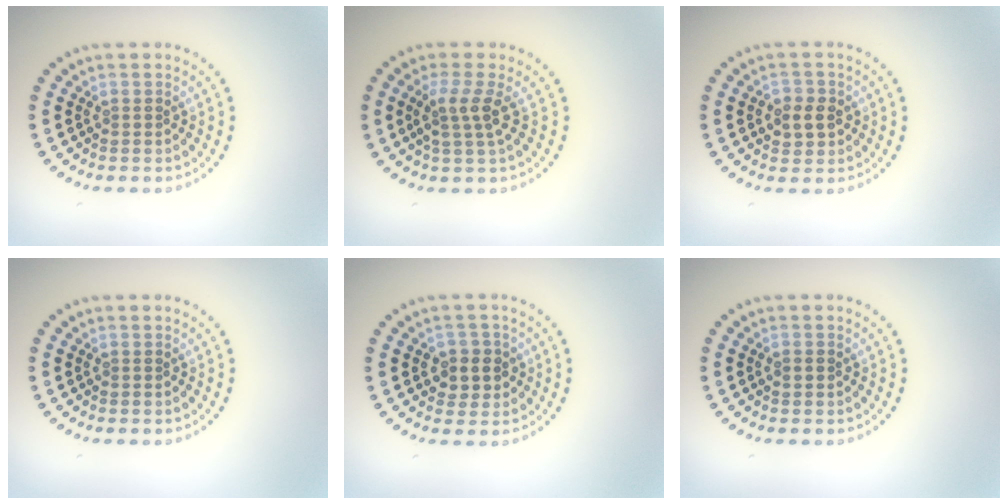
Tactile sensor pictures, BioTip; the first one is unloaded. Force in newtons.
{"total": 2.5, "press": 2.0, "slide": 1.6}
{"total": 2.5, "press": 2.4, "slide": 0.5}
{"total": 0.0}
{"total": 2.8, "press": 2.6, "slide": 0.9}
{"total": 1.0, "press": 1.0, "slide": 0.0}